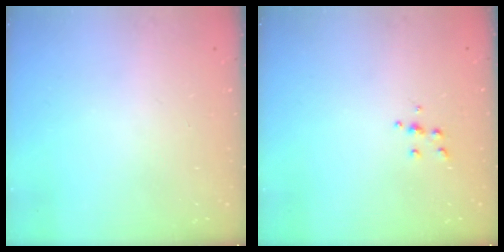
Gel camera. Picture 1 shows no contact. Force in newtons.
{"total": 4.3, "press": 4.3, "slide": 0.5}